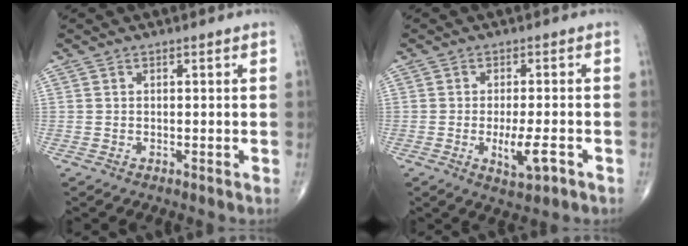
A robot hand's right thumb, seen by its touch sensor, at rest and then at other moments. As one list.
[{"total": 5.6, "force": [-2.0, 1.6, 4.9], "torque": [-0.081, -0.003, -0.027]}]